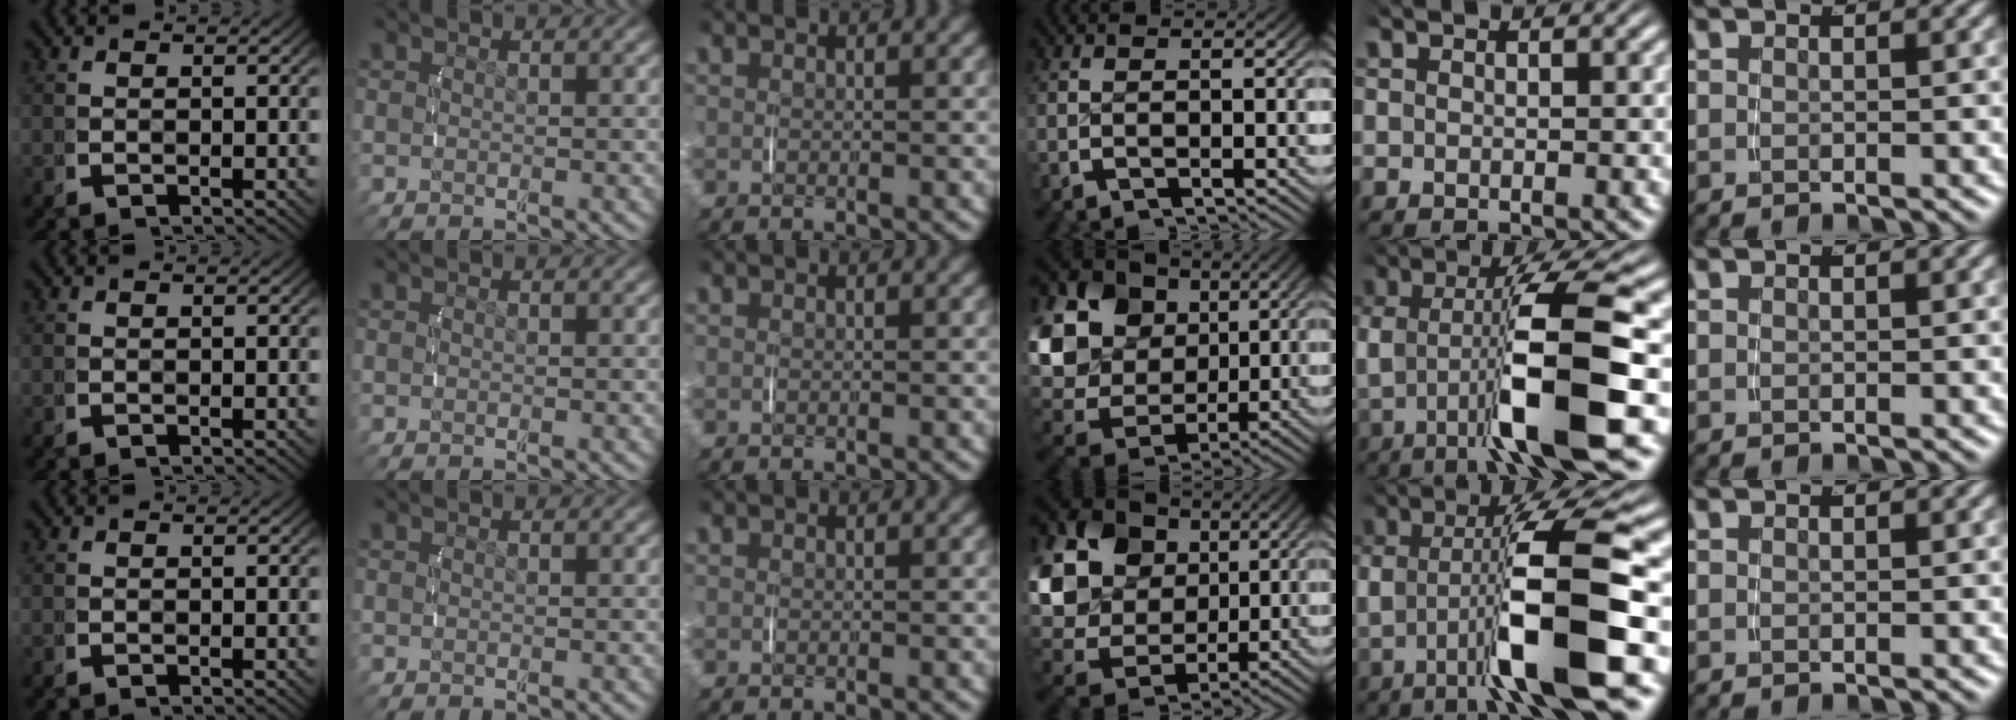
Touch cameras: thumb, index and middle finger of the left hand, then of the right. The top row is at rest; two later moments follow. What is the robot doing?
{"motion": "lift_and_place", "object": "jar lid"}